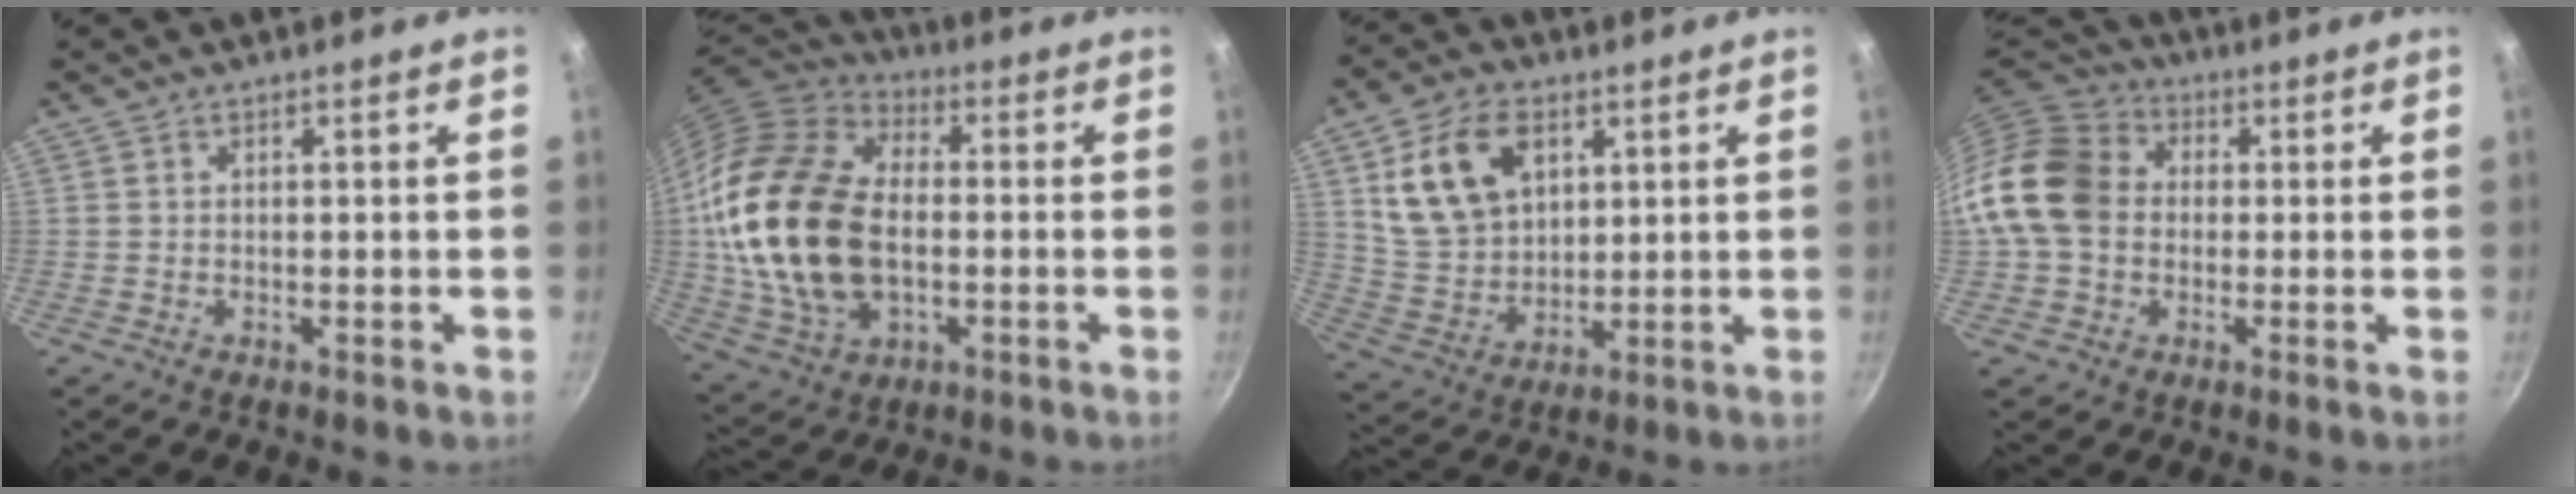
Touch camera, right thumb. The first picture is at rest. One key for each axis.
{"total": 23.8, "fx": -0.9, "fy": 15.6, "fz": 17.9, "tx": -0.337, "ty": 0.018, "tz": -0.011}
{"total": 15.0, "fx": 5.4, "fy": 10.1, "fz": 9.6, "tx": -0.153, "ty": -0.015, "tz": 0.110}
{"total": 15.1, "fx": 0.6, "fy": 12.2, "fz": 8.8, "tx": -0.150, "ty": 0.030, "tz": -0.003}